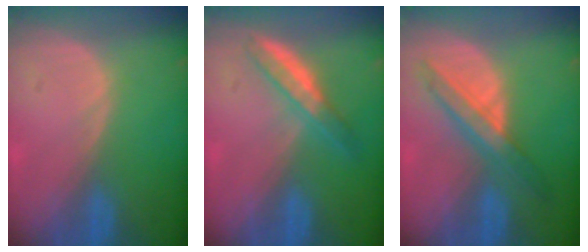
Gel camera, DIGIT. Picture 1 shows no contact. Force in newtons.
{"total": 5.3, "press": 4.7, "slide": 2.4}
{"total": 6.3, "press": 6.3, "slide": 0.3}